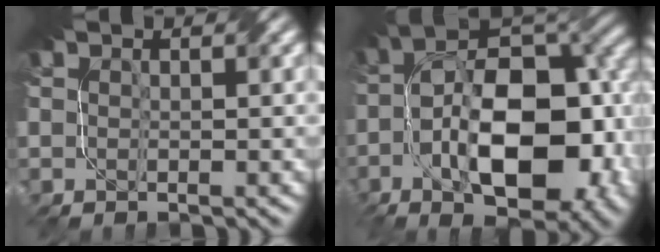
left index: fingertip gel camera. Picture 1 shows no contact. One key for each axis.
{"total": 15.4, "fx": -3.6, "fy": 8.2, "fz": 12.5, "tx": -0.179, "ty": 0.006, "tz": -0.060}